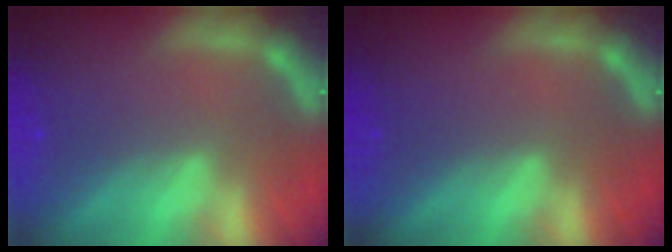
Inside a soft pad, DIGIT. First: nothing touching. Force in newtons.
{"total": 0.0}